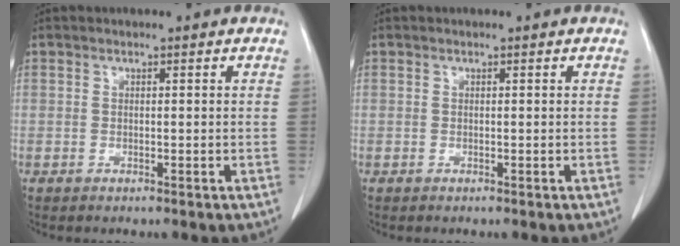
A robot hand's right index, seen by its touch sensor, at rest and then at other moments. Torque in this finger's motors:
{"motor_torque": [0.00, 0.00, 0.00, 0.00]}